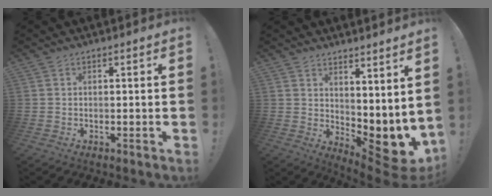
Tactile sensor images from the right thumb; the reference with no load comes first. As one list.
[{"total": 5.8, "force": [1.7, 2.7, 4.9], "torque": [-0.048, -0.049, 0.039]}]